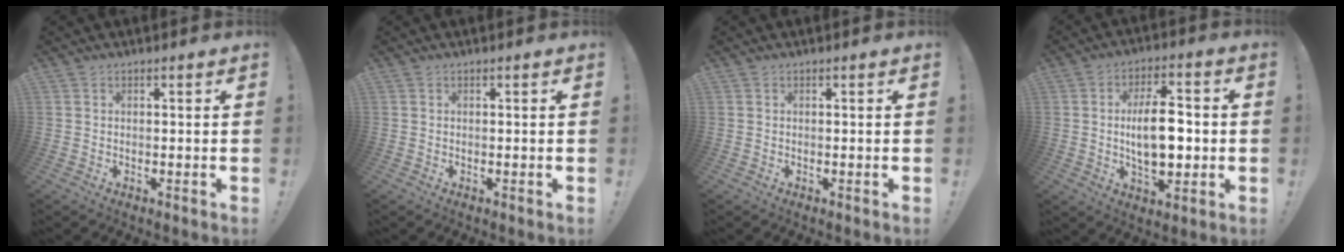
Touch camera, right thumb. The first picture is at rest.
{"total": 0.0}
{"total": 0.0}
{"total": 13.4, "force": [-0.4, 6.9, 11.4], "torque": [-0.189, 0.001, -0.011]}